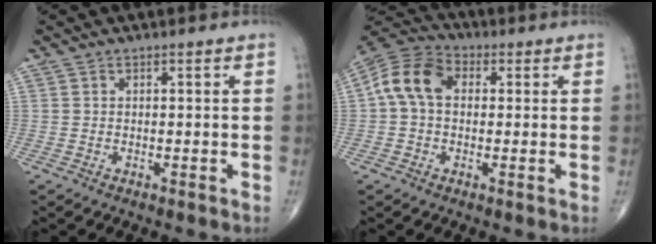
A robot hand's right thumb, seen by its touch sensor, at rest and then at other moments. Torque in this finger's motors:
{"motor_torque": [-0.07, 0.25, 0.06, -0.06, 0.07]}